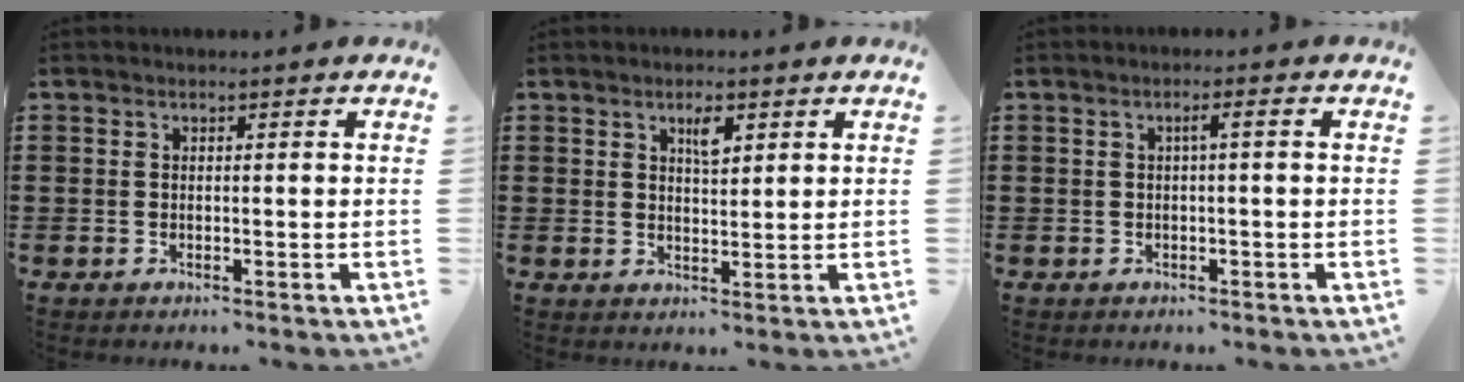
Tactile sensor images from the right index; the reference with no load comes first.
{"total": 3.1, "force": [1.7, 1.0, 2.3], "torque": [-0.035, -0.001, 0.025]}
{"total": 1.7, "force": [-0.2, -0.2, 1.7], "torque": [-0.028, -0.004, -0.007]}